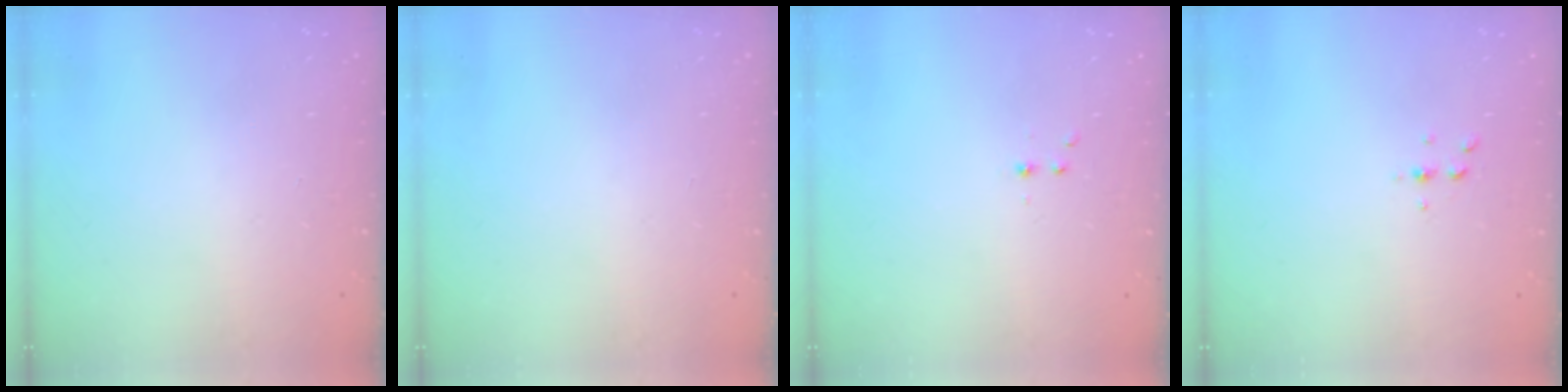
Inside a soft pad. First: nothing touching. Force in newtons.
{"total": 0.0}
{"total": 2.2, "press": 1.9, "slide": 1.2}
{"total": 2.5, "press": 2.4, "slide": 0.2}